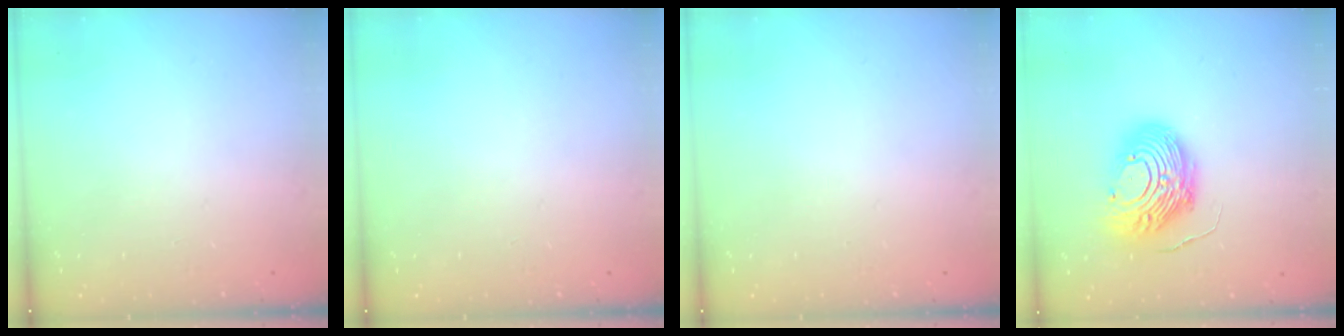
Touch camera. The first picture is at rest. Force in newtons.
{"total": 0.0}
{"total": 0.0}
{"total": 14.6, "press": 14.6, "slide": 1.5}